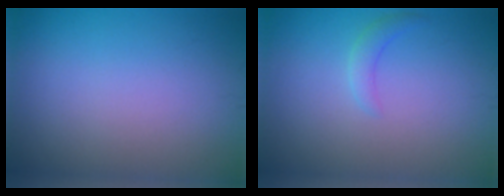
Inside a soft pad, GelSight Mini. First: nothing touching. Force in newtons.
{"total": 1.3, "press": 1.3, "slide": 0.1}